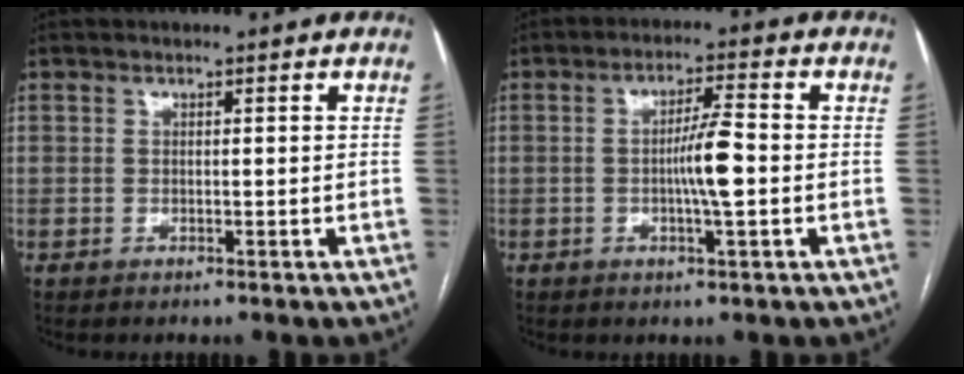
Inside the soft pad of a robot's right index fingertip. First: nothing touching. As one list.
[{"total": 6.0, "force": [-0.8, 0.3, 6.0], "torque": [-0.108, 0.001, -0.015]}]